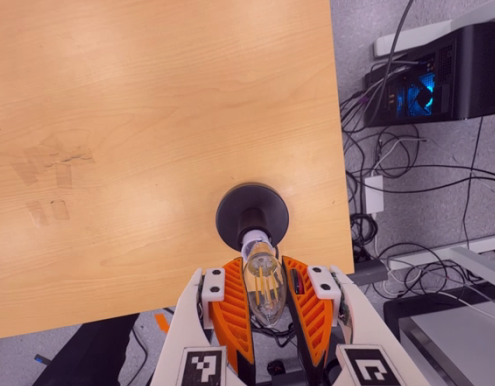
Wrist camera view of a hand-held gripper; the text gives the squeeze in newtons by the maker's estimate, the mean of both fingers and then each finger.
{"total": 9.2, "left": 8.1, "right": 10.3}